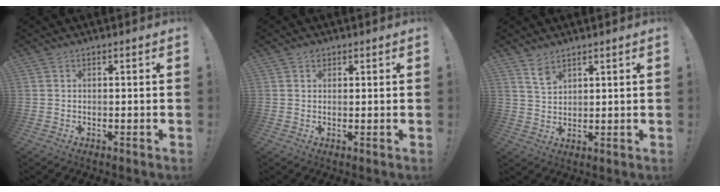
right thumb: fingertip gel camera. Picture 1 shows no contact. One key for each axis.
{"total": 1.3, "fx": 0.9, "fy": 0.9, "fz": 0.4, "tx": 0.008, "ty": -0.004, "tz": 0.014}
{"total": 5.1, "fx": 3.7, "fy": 2.9, "fz": 2.0, "tx": -0.026, "ty": -0.025, "tz": 0.068}